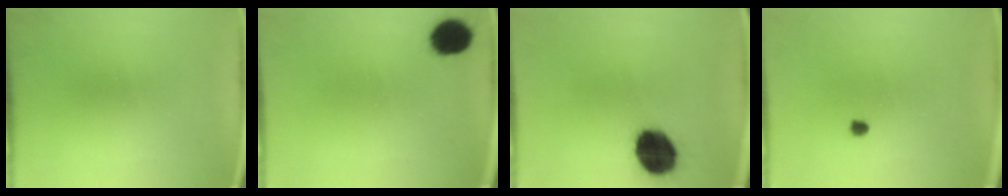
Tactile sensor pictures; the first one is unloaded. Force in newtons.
{"total": 7.4}
{"total": 13.7}
{"total": 0.9}